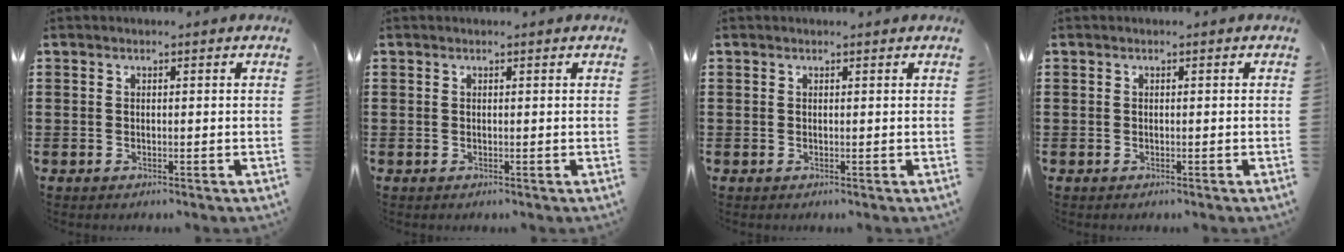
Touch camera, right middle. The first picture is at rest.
{"total": 0.0}
{"total": 0.0}
{"total": 0.0}